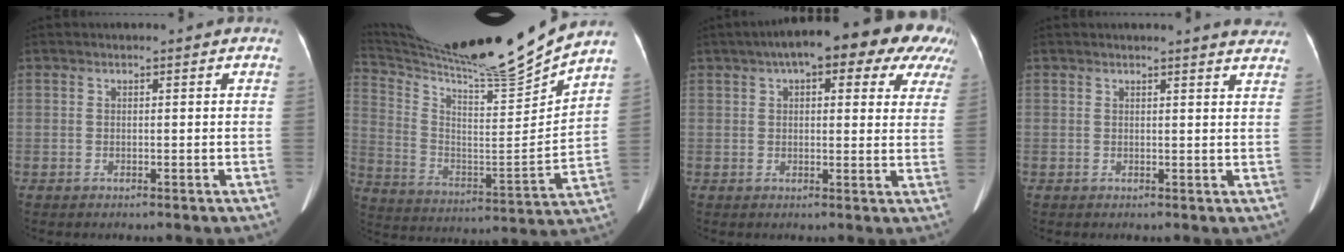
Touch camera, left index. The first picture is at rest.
{"total": 21.4, "force": [19.3, -1.7, 9.2], "torque": [-0.180, -0.055, 0.315]}
{"total": 17.7, "force": [11.5, 6.5, 11.8], "torque": [-0.156, 0.056, 0.140]}
{"total": 5.5, "force": [5.3, 0.1, 1.6], "torque": [-0.014, -0.010, 0.036]}